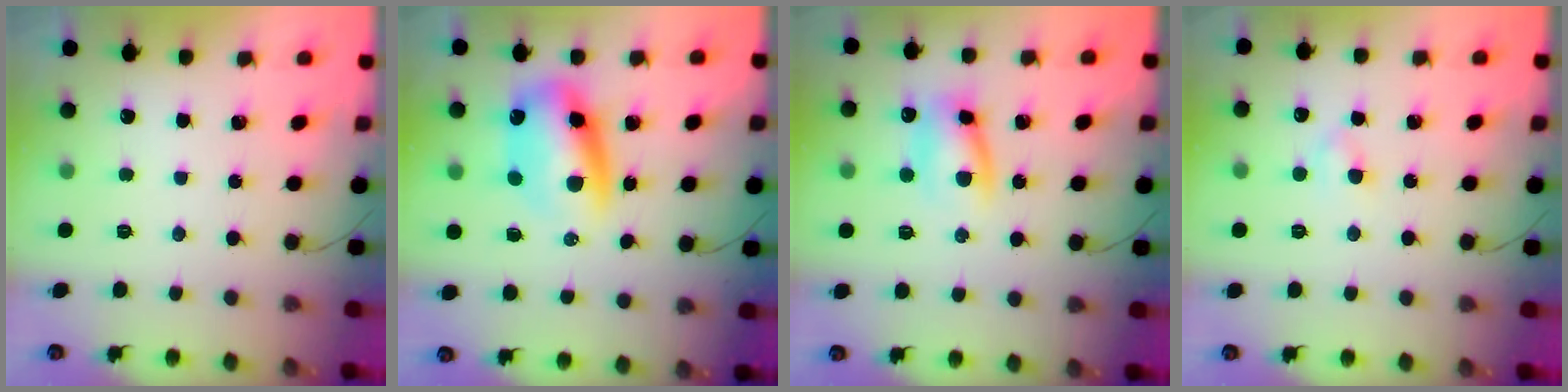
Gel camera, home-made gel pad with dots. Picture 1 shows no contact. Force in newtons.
{"total": 10.8, "press": 10.4, "slide": 2.7}
{"total": 9.5, "press": 9.4, "slide": 1.6}
{"total": 2.8, "press": 2.6, "slide": 1.2}